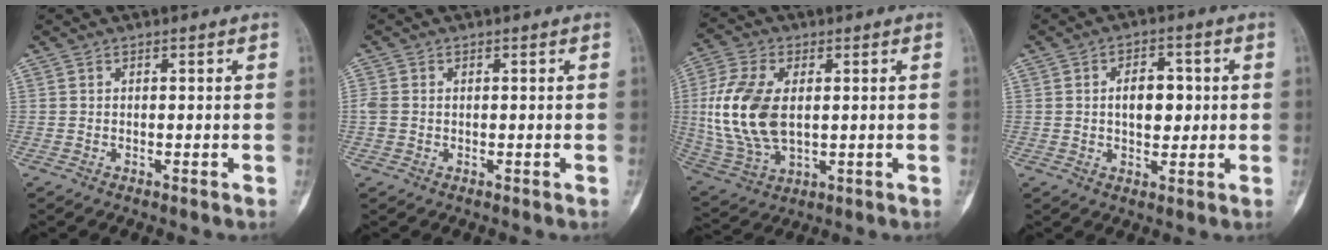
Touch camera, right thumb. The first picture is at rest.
{"total": 2.1, "force": [0.1, 1.7, 1.3], "torque": [-0.037, 0.003, 0.002]}
{"total": 16.1, "force": [1.3, 9.4, 13.0], "torque": [-0.277, -0.006, 0.035]}
{"total": 7.0, "force": [0.7, 4.4, 5.5], "torque": [-0.058, 0.005, 0.011]}